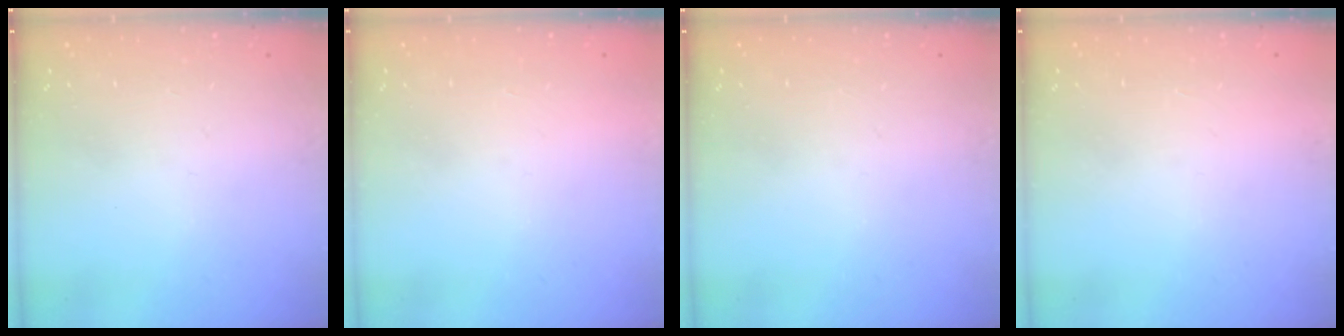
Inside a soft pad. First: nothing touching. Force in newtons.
{"total": 1.5, "press": 1.5, "slide": 0.1}
{"total": 0.0}
{"total": 1.5, "press": 1.5, "slide": 0.1}